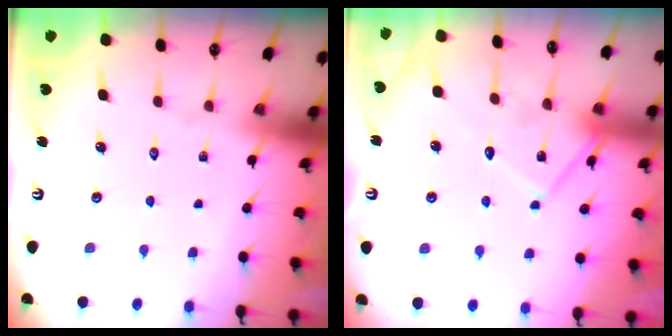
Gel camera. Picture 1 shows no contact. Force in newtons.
{"total": 11.3, "press": 11.3, "slide": 0.7}